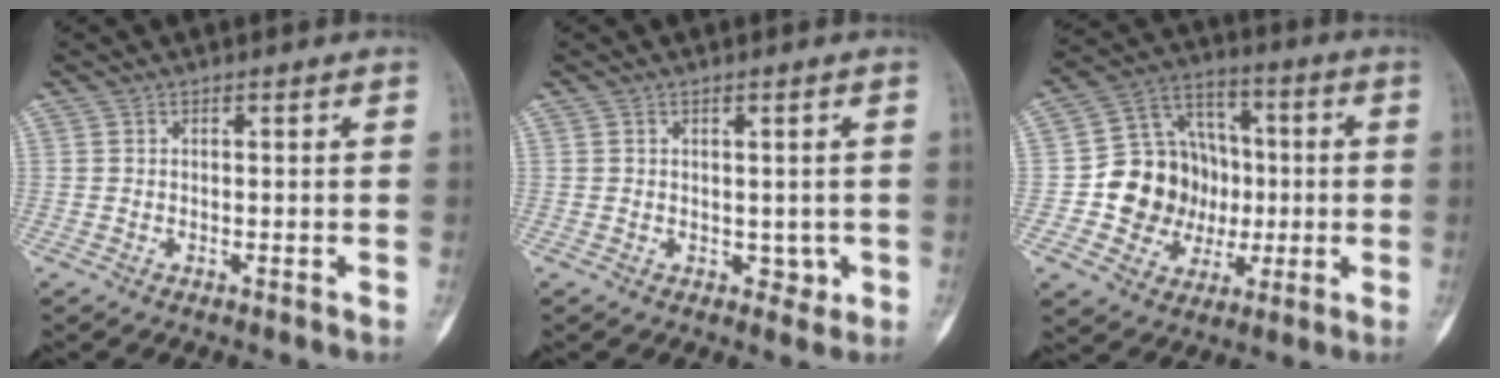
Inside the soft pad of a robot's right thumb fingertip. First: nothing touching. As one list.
[{"total": 1.9, "force": [0.0, 1.7, 1.0], "torque": [0.001, 0.001, 0.003]}, {"total": 15.6, "force": [-1.2, 13.6, 7.7], "torque": [-0.070, 0.036, -0.012]}]